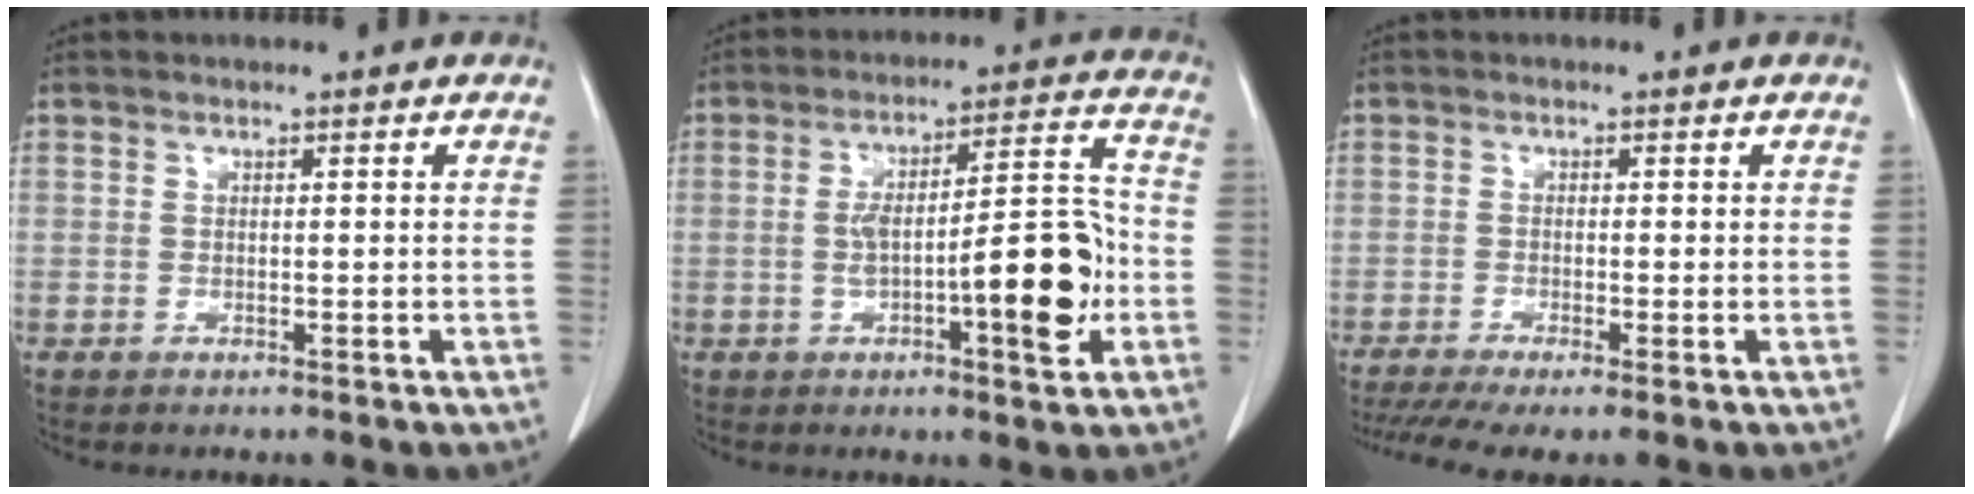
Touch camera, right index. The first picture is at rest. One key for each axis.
{"total": 13.5, "fx": -2.9, "fy": 2.5, "fz": 13.0, "tx": -0.194, "ty": 0.023, "tz": -0.040}
{"total": 6.6, "fx": -4.4, "fy": 0.9, "fz": 4.7, "tx": -0.081, "ty": -0.011, "tz": -0.078}